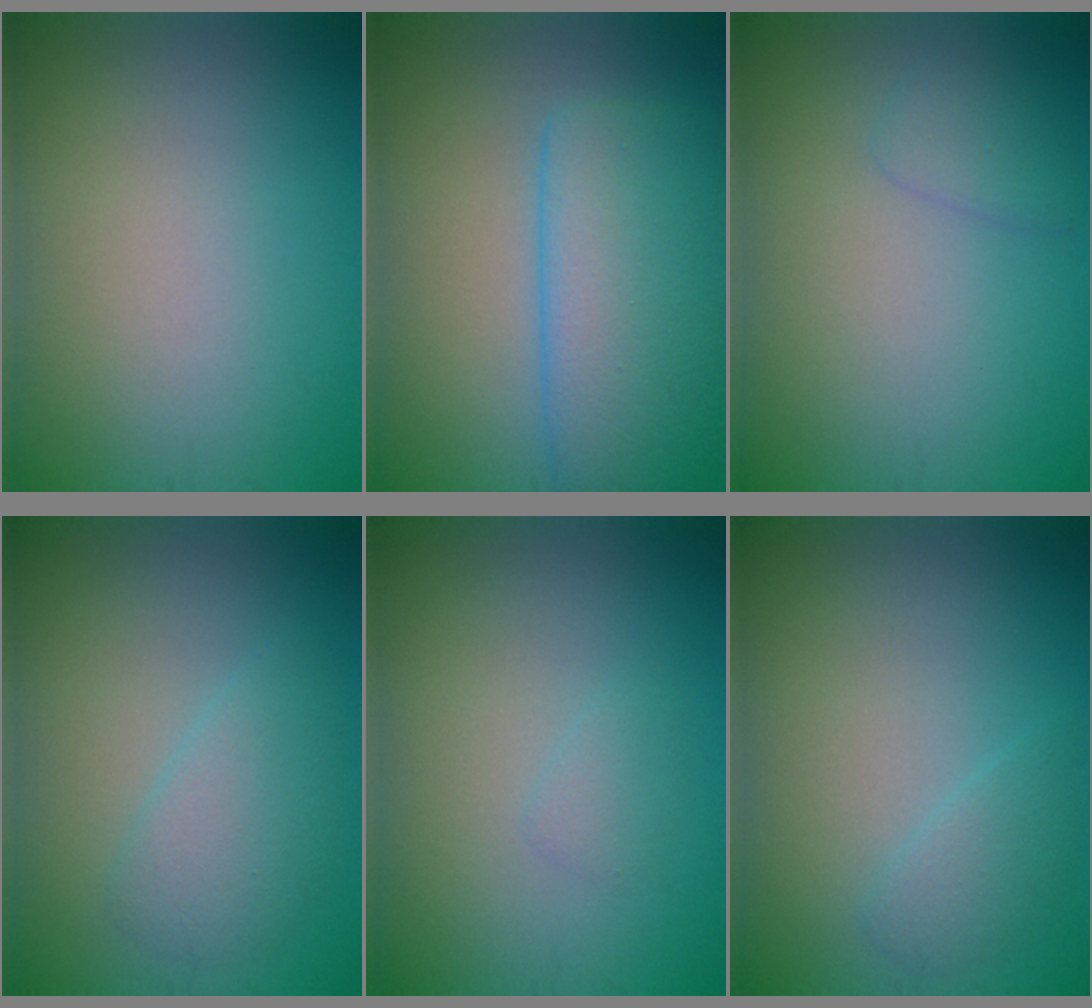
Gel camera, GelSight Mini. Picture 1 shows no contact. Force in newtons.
{"total": 8.3, "press": 8.3, "slide": 0.4}
{"total": 1.3, "press": 1.3, "slide": 0.0}
{"total": 2.9, "press": 2.9, "slide": 0.2}
{"total": 0.9, "press": 0.9, "slide": 0.1}
{"total": 1.6, "press": 1.6, "slide": 0.0}